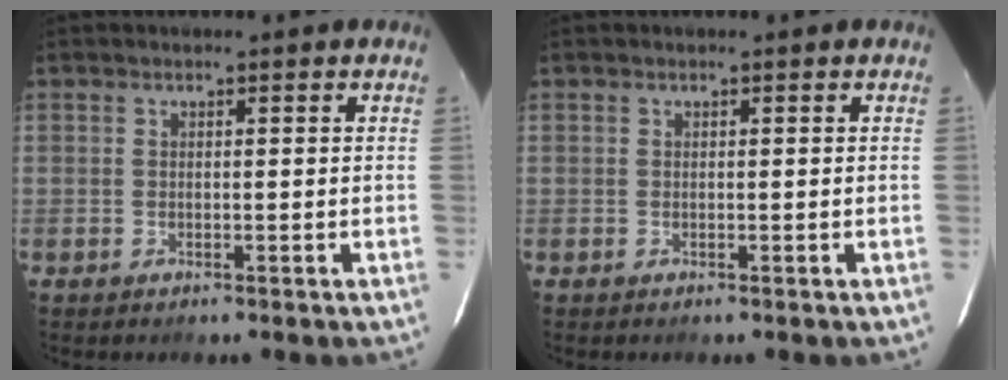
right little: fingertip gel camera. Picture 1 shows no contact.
{"total": 0.0}